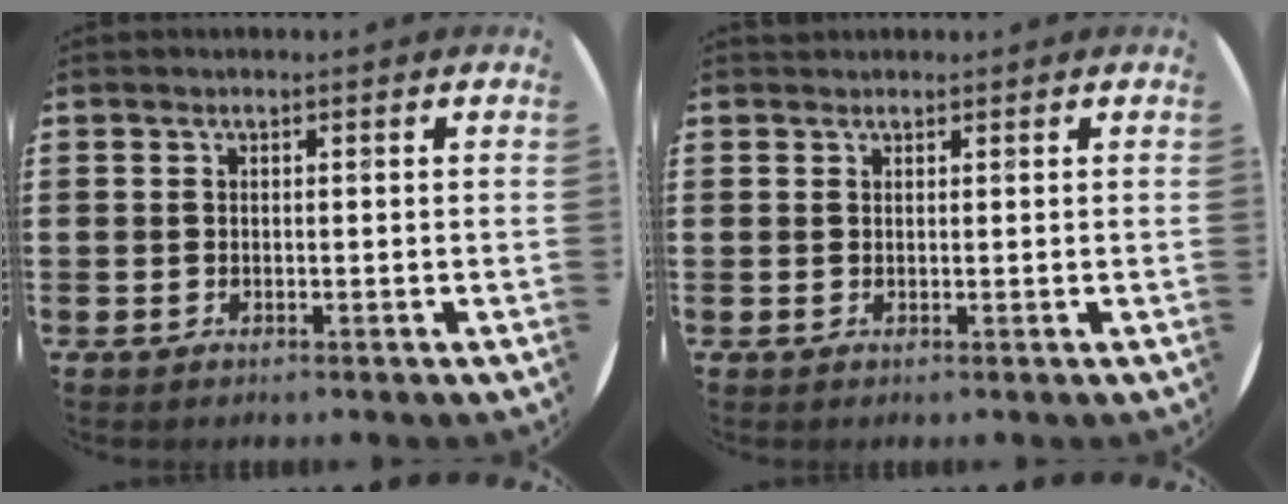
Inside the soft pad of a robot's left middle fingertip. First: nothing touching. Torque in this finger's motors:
{"motor_torque": [0.25, -0.18, 0.00, 0.01]}